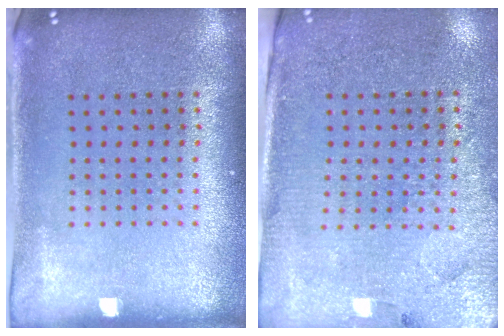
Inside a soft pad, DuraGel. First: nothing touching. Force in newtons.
{"total": 3.1, "press": 2.9, "slide": 0.9}